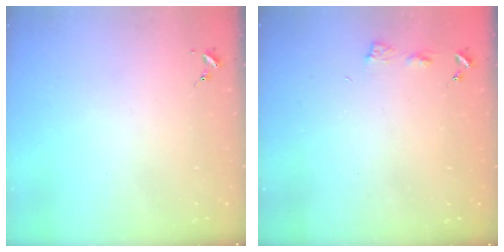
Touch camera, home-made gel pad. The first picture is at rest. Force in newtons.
{"total": 3.8, "press": 3.7, "slide": 0.4}